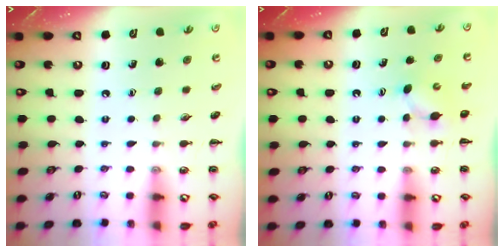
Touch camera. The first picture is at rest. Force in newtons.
{"total": 3.6, "press": 3.5, "slide": 0.8}